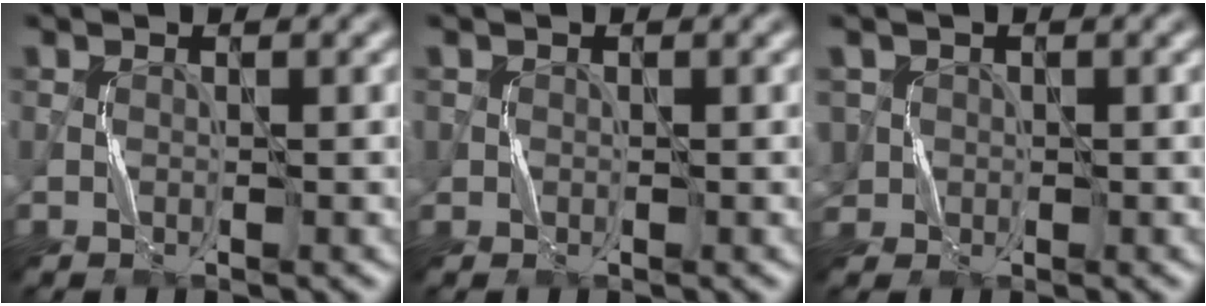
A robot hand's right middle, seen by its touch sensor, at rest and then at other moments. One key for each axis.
{"total": 0.7, "fx": 0.0, "fy": 0.7, "fz": -0.1, "tx": 0.009, "ty": -0.001, "tz": -0.003}
{"total": 2.5, "fx": -0.1, "fy": 2.4, "fz": 0.5, "tx": -0.017, "ty": 0.009, "tz": 0.001}